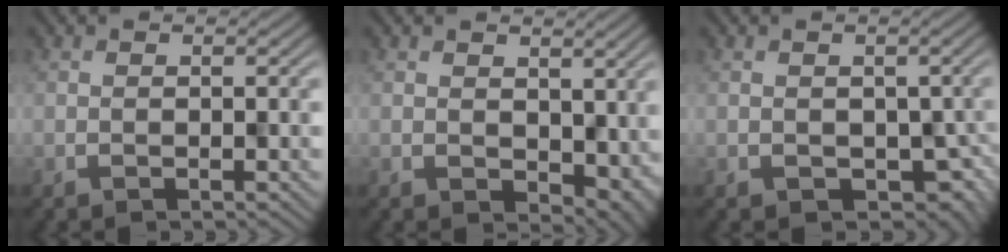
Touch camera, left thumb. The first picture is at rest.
{"total": 2.9, "force": [0.5, 2.3, 1.7], "torque": [-0.020, -0.021, 0.018]}
{"total": 4.2, "force": [-1.8, 3.3, 1.9], "torque": [-0.021, -0.008, -0.009]}